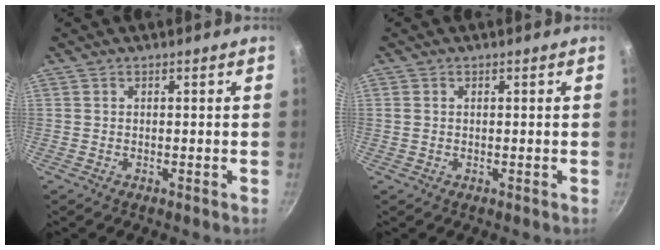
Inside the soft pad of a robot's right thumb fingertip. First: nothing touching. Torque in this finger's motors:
{"motor_torque": [-0.10, 0.06, -0.25, 0.22, 0.07]}